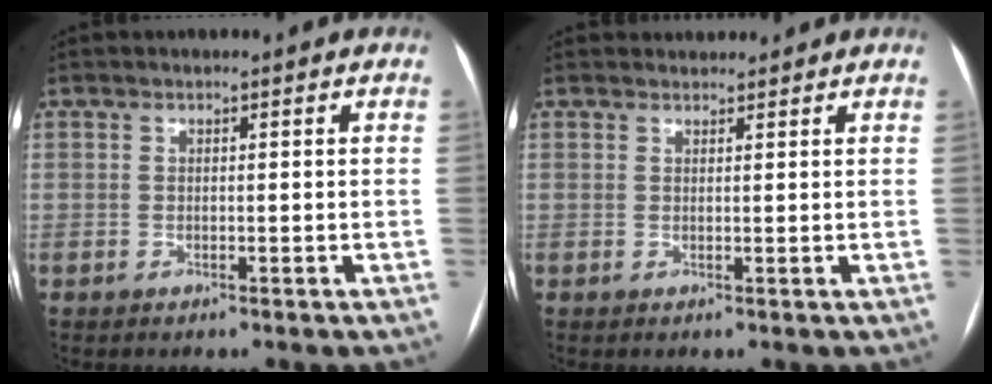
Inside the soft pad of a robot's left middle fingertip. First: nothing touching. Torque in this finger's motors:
{"motor_torque": [0.16, -0.19, -0.02, 0.00]}